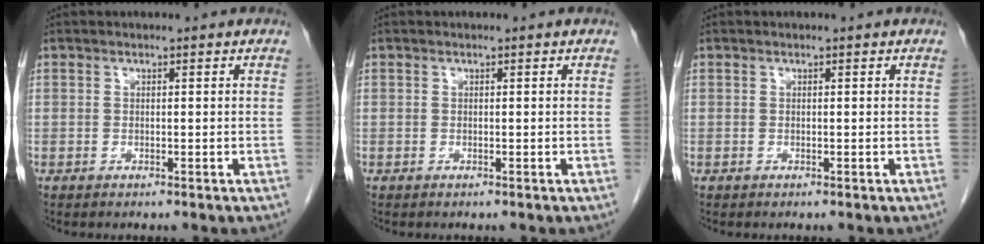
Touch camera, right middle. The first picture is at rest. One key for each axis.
{"total": 0.0}
{"total": 0.0}